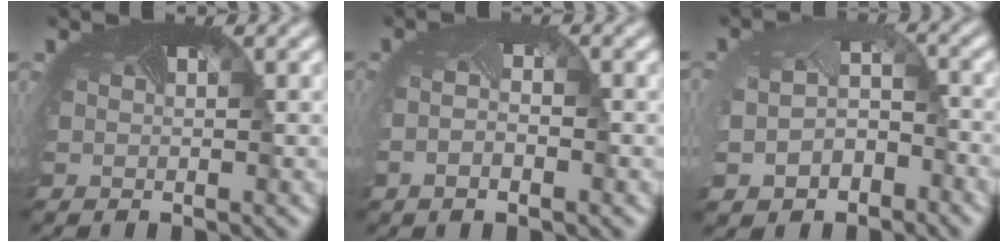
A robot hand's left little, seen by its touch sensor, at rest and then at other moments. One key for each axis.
{"total": 1.8, "fx": -0.7, "fy": 0.6, "fz": 1.6, "tx": -0.038, "ty": -0.011, "tz": -0.010}
{"total": 4.9, "fx": -2.3, "fy": 3.4, "fz": 2.7, "tx": -0.077, "ty": -0.029, "tz": -0.032}